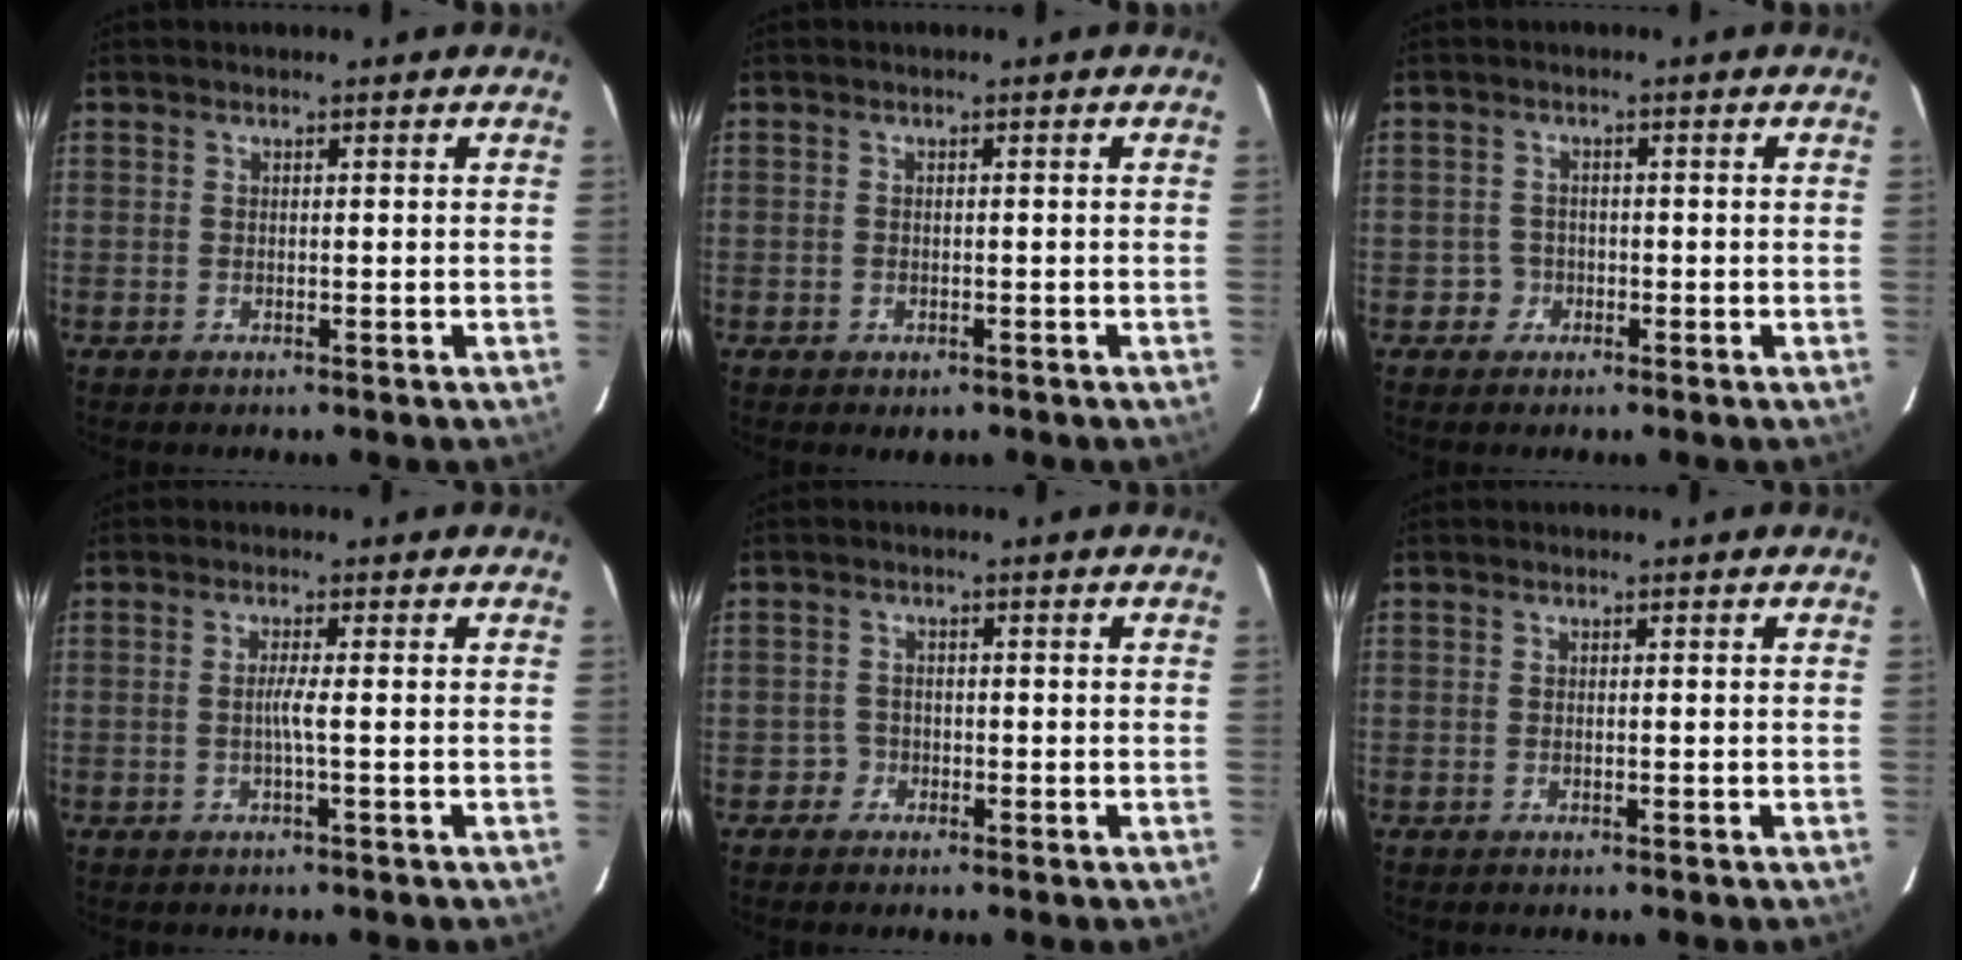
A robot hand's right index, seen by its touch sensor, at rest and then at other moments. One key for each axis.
{"total": 1.4, "fx": -0.7, "fy": 1.1, "fz": 0.6, "tx": -0.011, "ty": 0.001, "tz": -0.001}
{"total": 2.1, "fx": -0.8, "fy": 2.0, "fz": -0.2, "tx": 0.012, "ty": 0.011, "tz": -0.019}
{"total": 3.2, "fx": 0.0, "fy": -0.9, "fz": 3.0, "tx": -0.058, "ty": -0.004, "tz": -0.002}
{"total": 1.6, "fx": -0.8, "fy": 1.3, "fz": -0.3, "tx": 0.011, "ty": 0.009, "tz": -0.022}
{"total": 0.0}